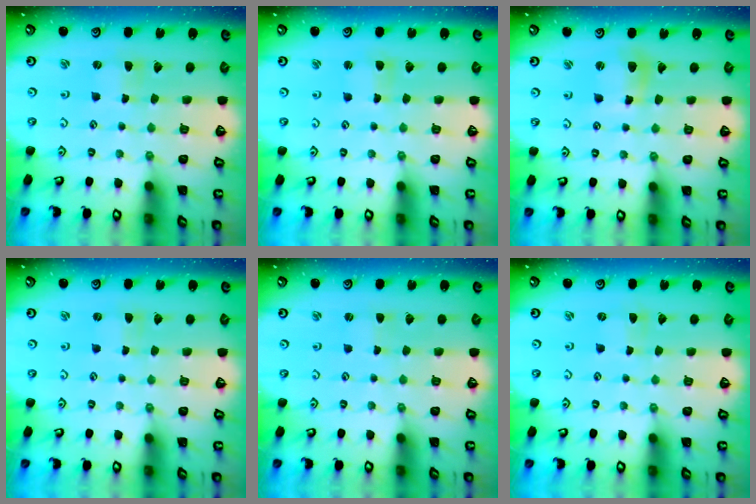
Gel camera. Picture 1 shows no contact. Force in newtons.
{"total": 1.1, "press": 1.0, "slide": 0.2}
{"total": 8.1, "press": 8.1, "slide": 1.1}
{"total": 0.0}
{"total": 0.0}
{"total": 0.0}